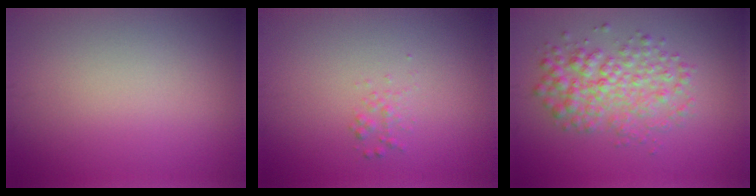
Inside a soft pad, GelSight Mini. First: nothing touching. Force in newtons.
{"total": 0.9, "press": 0.9, "slide": 0.1}
{"total": 4.6, "press": 4.6, "slide": 0.0}